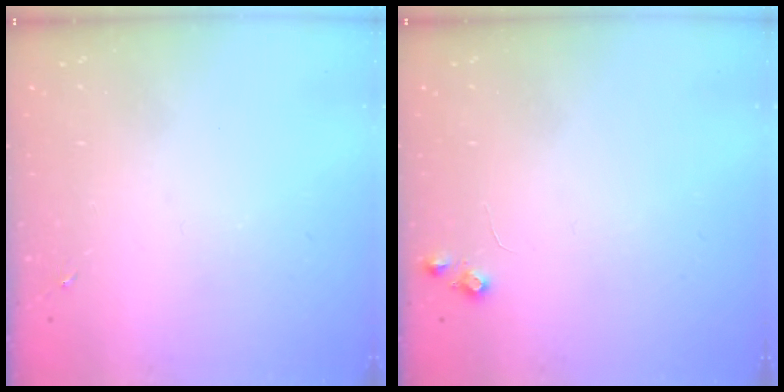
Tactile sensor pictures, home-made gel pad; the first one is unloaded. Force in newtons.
{"total": 5.7, "press": 5.6, "slide": 0.9}